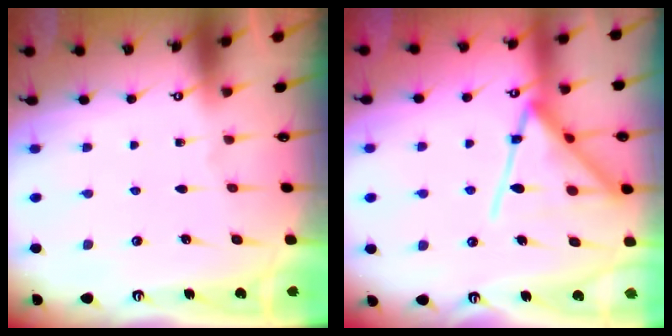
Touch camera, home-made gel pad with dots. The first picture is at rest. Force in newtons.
{"total": 16.4, "press": 16.3, "slide": 1.4}